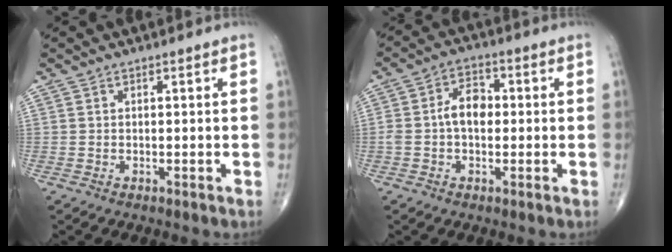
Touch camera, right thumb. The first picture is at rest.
{"total": 6.2, "force": [-0.1, 4.0, 4.7], "torque": [-0.081, 0.021, -0.009]}